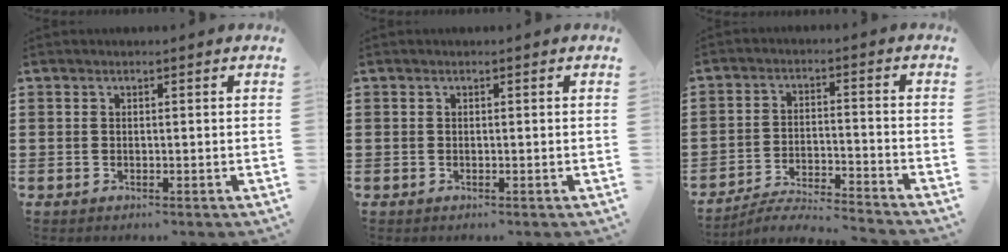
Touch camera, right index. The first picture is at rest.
{"total": 0.0}
{"total": 5.1, "force": [-5.0, -0.1, 1.1], "torque": [-0.029, -0.004, -0.103]}